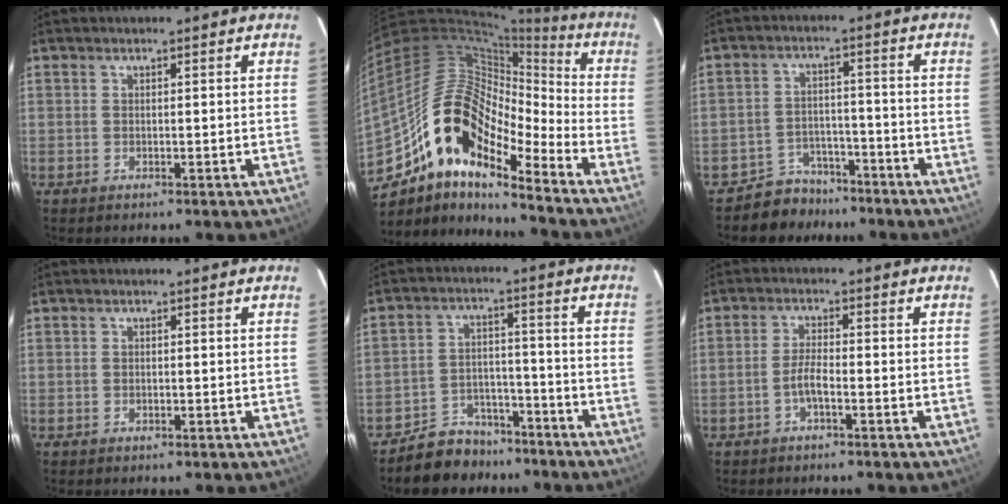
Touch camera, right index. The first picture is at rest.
{"total": 18.2, "force": [-11.8, 7.0, 12.0], "torque": [-0.204, -0.001, -0.239]}
{"total": 6.8, "force": [-5.4, 4.1, -0.1], "torque": [-0.010, 0.028, -0.081]}
{"total": 0.6, "force": [-0.2, 0.5, 0.4], "torque": [-0.006, 0.001, -0.002]}
{"total": 9.3, "force": [-7.8, 5.0, 1.1], "torque": [-0.039, 0.031, -0.111]}
{"total": 3.2, "force": [-1.6, 0.6, 2.8], "torque": [-0.062, 0.006, -0.032]}